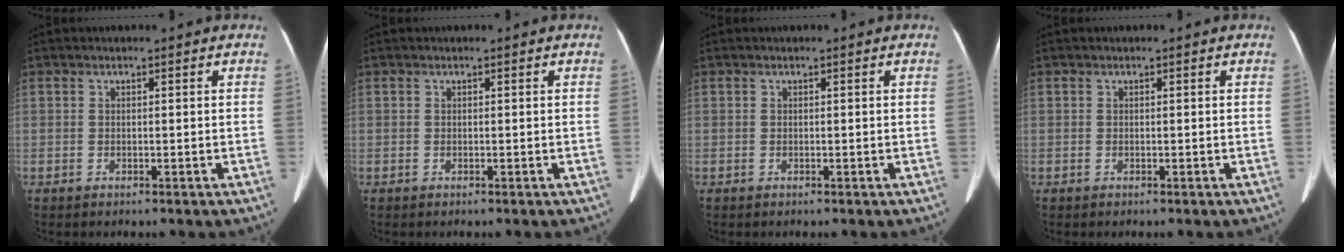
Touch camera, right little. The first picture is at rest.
{"total": 0.0}
{"total": 0.0}
{"total": 0.0}